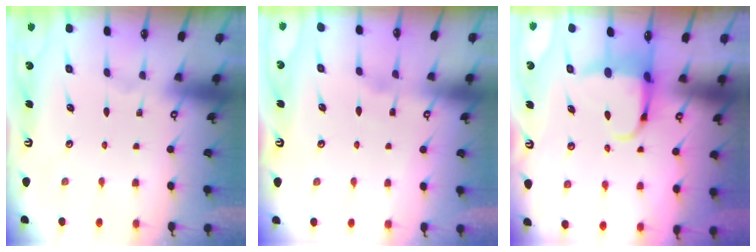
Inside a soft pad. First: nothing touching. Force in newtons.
{"total": 2.6, "press": 2.5, "slide": 0.2}
{"total": 5.9, "press": 5.7, "slide": 1.4}